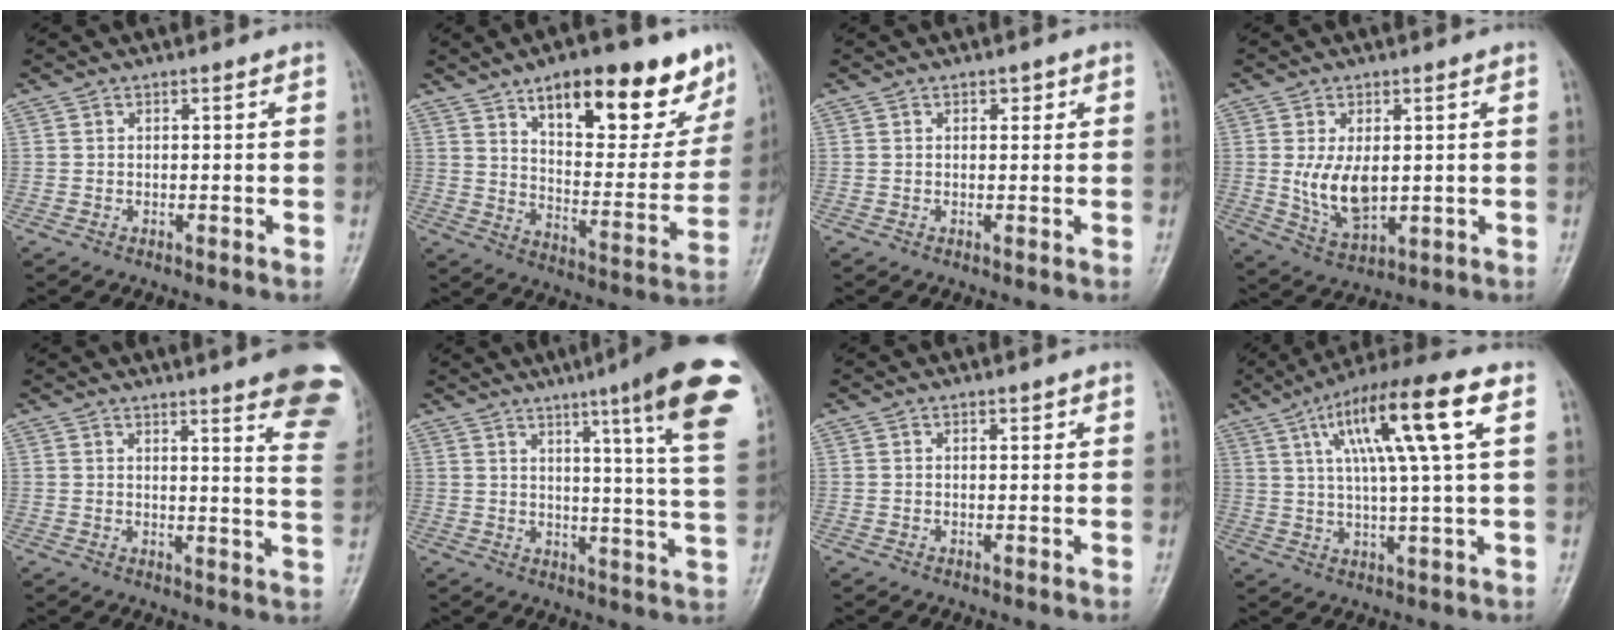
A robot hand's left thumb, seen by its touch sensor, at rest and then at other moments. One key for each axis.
{"total": 22.1, "fx": 13.5, "fy": 8.8, "fz": 15.1, "tx": -0.158, "ty": -0.052, "tz": 0.205}
{"total": 1.3, "fx": 0.6, "fy": 0.9, "fz": 0.8, "tx": 0.001, "ty": 0.000, "tz": 0.007}
{"total": 7.9, "fx": 0.4, "fy": 4.4, "fz": 6.6, "tx": -0.110, "ty": -0.012, "tz": 0.020}
{"total": 15.8, "fx": 10.8, "fy": 2.1, "fz": 11.3, "tx": -0.114, "ty": -0.063, "tz": 0.111}
{"total": 19.4, "fx": 10.5, "fy": 1.4, "fz": 16.3, "tx": -0.193, "ty": -0.043, "tz": 0.123}
{"total": 1.0, "fx": 0.5, "fy": 0.5, "fz": 0.7, "tx": -0.005, "ty": 0.001, "tz": 0.005}
{"total": 15.9, "fx": 5.6, "fy": 2.1, "fz": 14.7, "tx": -0.262, "ty": 0.011, "tz": 0.088}